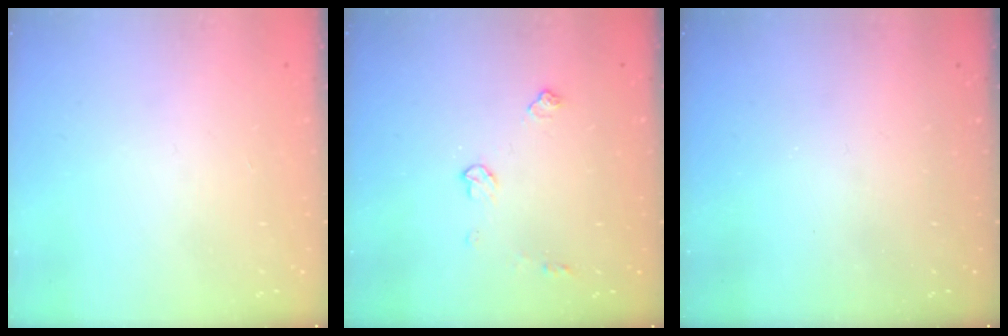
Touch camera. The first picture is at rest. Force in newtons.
{"total": 5.4, "press": 5.4, "slide": 0.8}
{"total": 0.0}